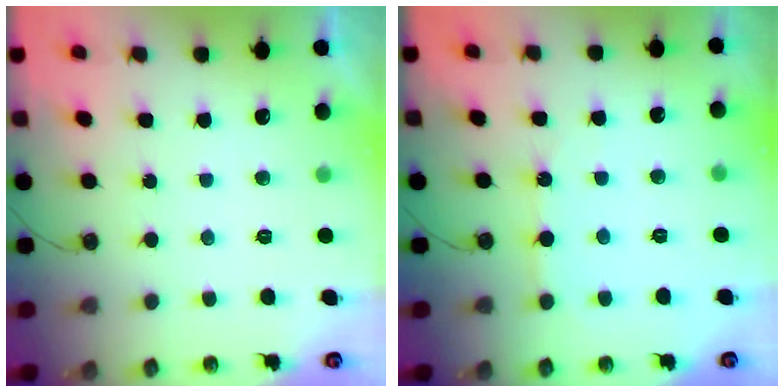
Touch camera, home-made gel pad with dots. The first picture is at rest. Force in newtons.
{"total": 5.0, "press": 5.0, "slide": 0.3}